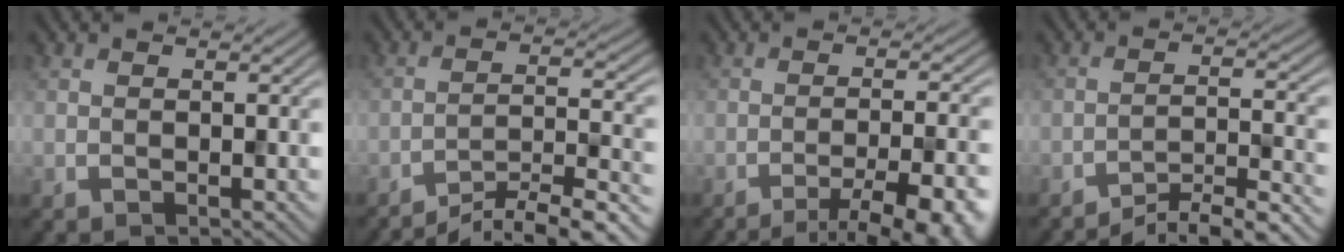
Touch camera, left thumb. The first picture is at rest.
{"total": 9.3, "force": [-8.0, 1.2, 4.7], "torque": [-0.077, 0.007, -0.131]}
{"total": 11.6, "force": [-8.2, 2.7, 7.7], "torque": [-0.099, 0.005, -0.093]}
{"total": 6.1, "force": [-5.2, 0.8, 3.1], "torque": [-0.056, 0.016, -0.090]}